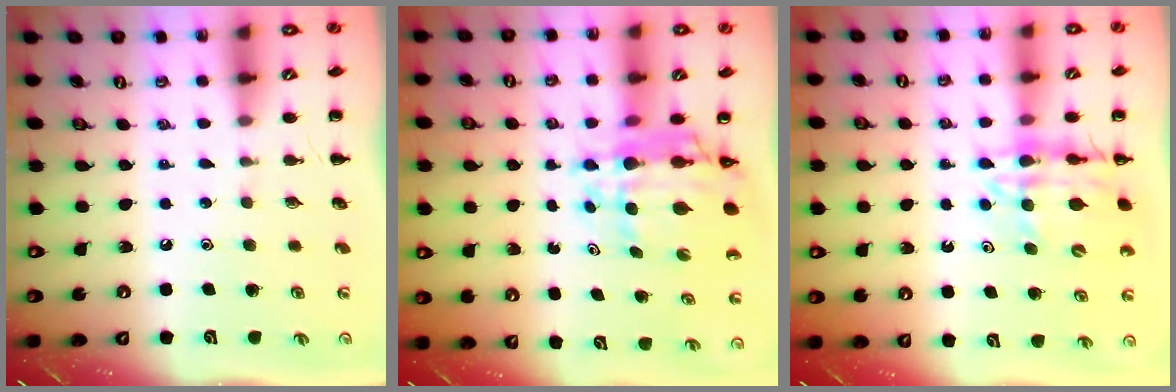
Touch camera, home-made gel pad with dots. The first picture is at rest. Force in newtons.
{"total": 9.9, "press": 9.4, "slide": 3.1}
{"total": 13.5, "press": 13.1, "slide": 3.4}